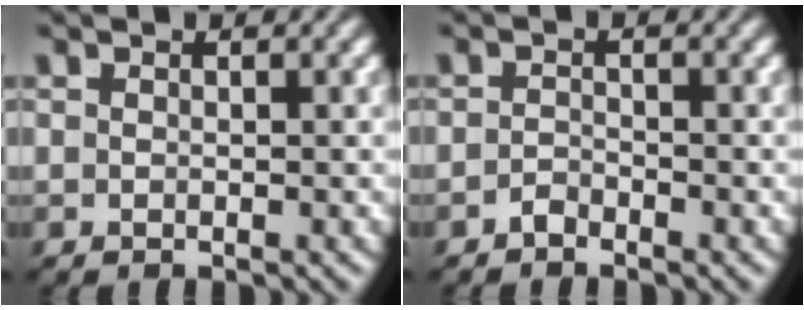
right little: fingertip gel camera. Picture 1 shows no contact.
{"total": 1.6, "force": [-1.6, -0.2, 0.0], "torque": [0.007, -0.008, -0.026]}